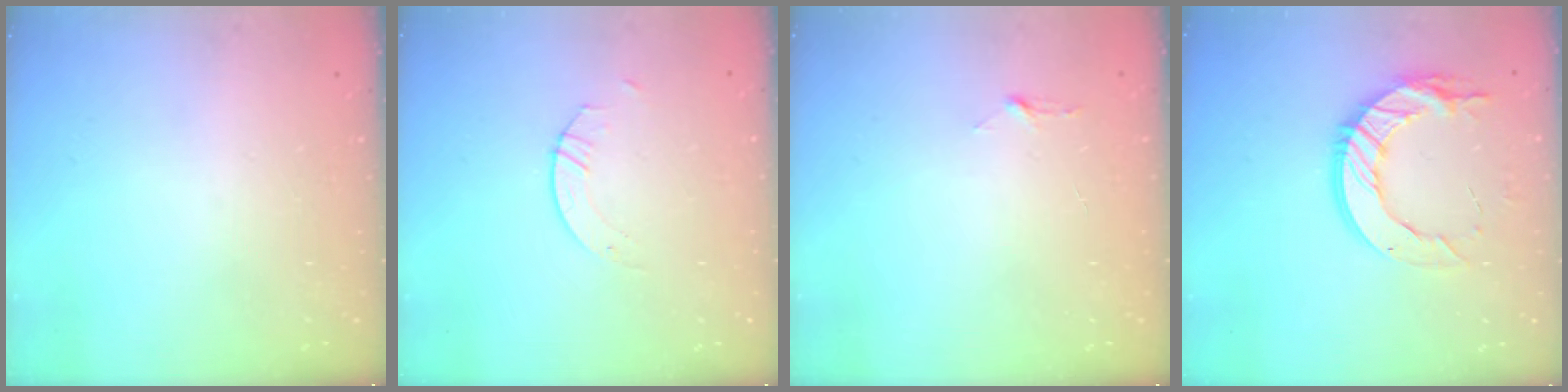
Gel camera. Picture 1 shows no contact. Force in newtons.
{"total": 2.6, "press": 2.6, "slide": 0.2}
{"total": 2.9, "press": 2.9, "slide": 0.3}
{"total": 14.6, "press": 14.5, "slide": 0.9}